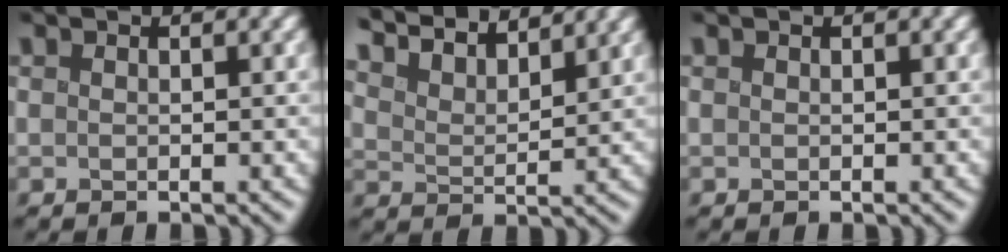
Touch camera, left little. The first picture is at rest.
{"total": 8.8, "force": [7.4, 2.5, 3.9], "torque": [-0.091, 0.015, 0.106]}
{"total": 0.0}